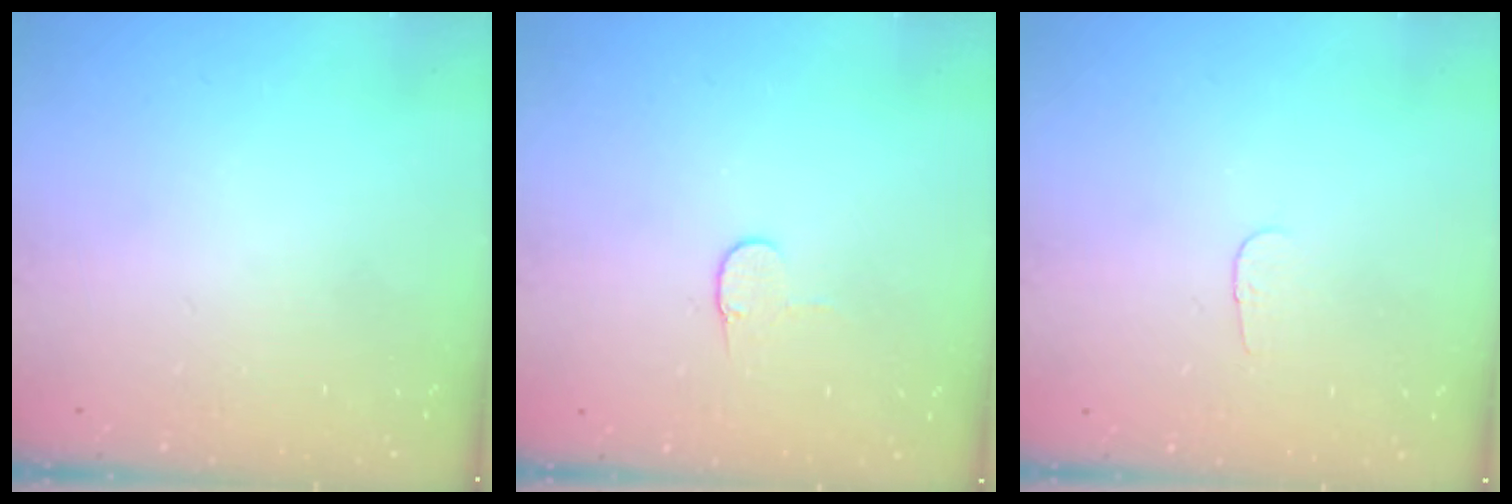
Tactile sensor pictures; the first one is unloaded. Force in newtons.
{"total": 4.9, "press": 4.9, "slide": 0.4}
{"total": 2.8, "press": 2.8, "slide": 0.3}